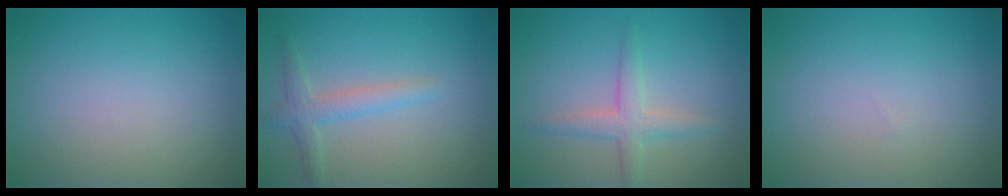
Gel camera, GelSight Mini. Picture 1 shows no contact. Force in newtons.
{"total": 2.3, "press": 2.3, "slide": 0.1}
{"total": 2.4, "press": 2.4, "slide": 0.2}
{"total": 0.0}